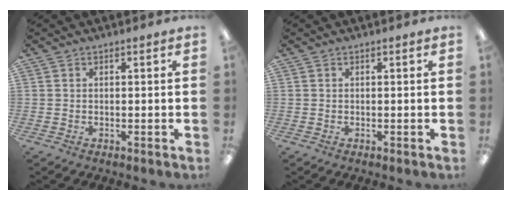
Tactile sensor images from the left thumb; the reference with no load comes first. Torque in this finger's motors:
{"motor_torque": [-0.02, 0.02, 0.05, -0.05, 0.00]}